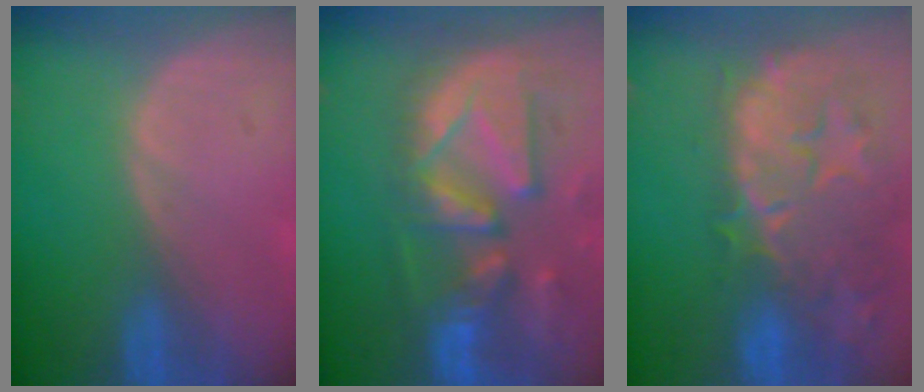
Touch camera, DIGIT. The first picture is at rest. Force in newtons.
{"total": 13.3, "press": 11.4, "slide": 6.8}
{"total": 14.6, "press": 11.8, "slide": 8.6}